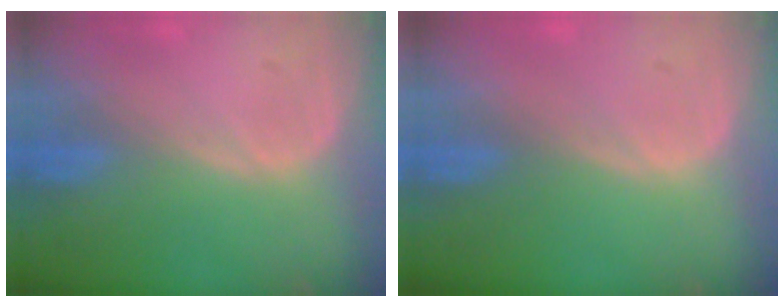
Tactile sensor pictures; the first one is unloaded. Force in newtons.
{"total": 0.0}